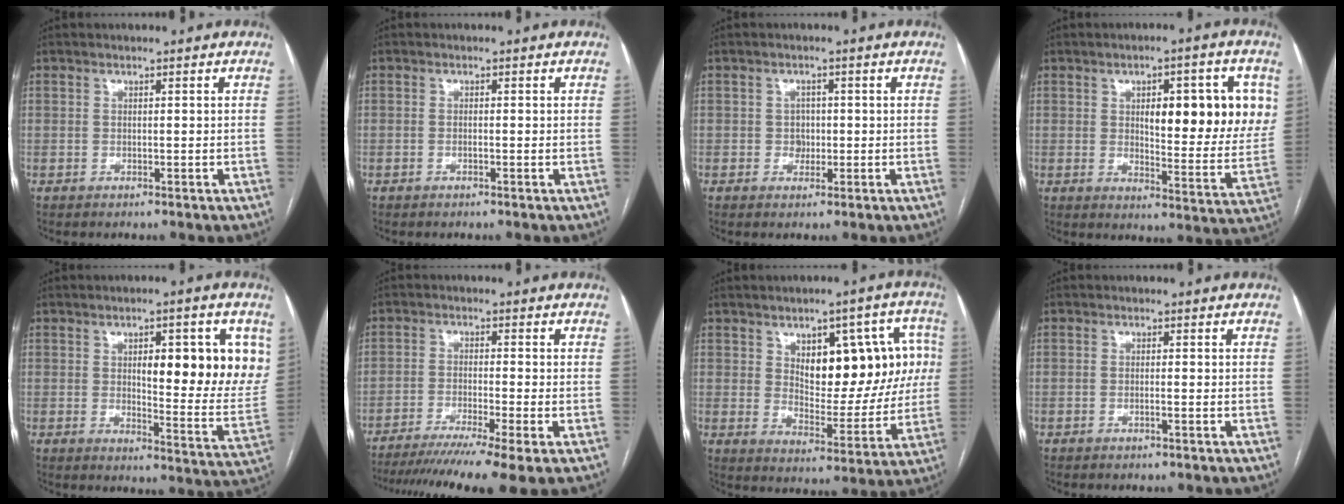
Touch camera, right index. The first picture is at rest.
{"total": 0.6, "force": [-0.2, 0.0, 0.5], "torque": [-0.010, -0.001, -0.002]}
{"total": 2.1, "force": [-0.2, 1.9, 0.9], "torque": [-0.008, 0.004, -0.001]}
{"total": 15.2, "force": [4.1, 4.6, 13.9], "torque": [-0.175, 0.009, 0.059]}
{"total": 15.4, "force": [4.5, 3.9, 14.2], "torque": [-0.178, -0.003, 0.060]}
{"total": 13.5, "force": [-10.3, -0.9, 8.7], "torque": [-0.128, -0.032, -0.163]}
{"total": 15.4, "force": [3.9, 7.3, 13.0], "torque": [-0.164, 0.029, 0.066]}
{"total": 0.7, "force": [-0.3, -0.1, 0.7], "torque": [-0.013, 0.000, -0.005]}